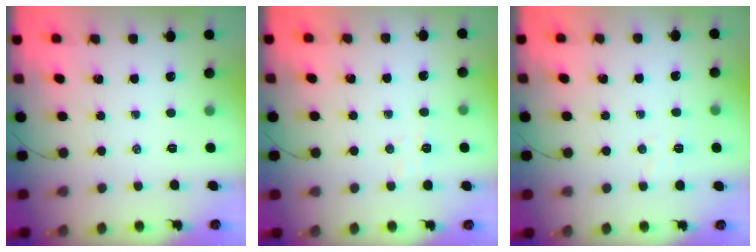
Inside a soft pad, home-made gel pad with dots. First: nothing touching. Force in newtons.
{"total": 3.0, "press": 2.9, "slide": 0.8}
{"total": 3.6, "press": 3.5, "slide": 0.9}